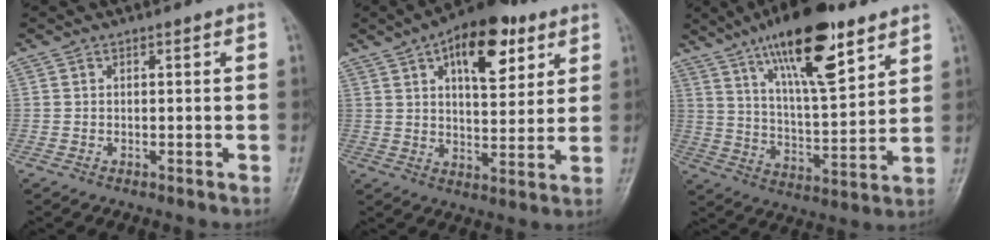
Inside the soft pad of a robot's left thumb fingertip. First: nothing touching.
{"total": 15.1, "force": [7.2, 7.3, 11.1], "torque": [-0.127, -0.017, 0.105]}
{"total": 19.0, "force": [11.5, 6.0, 13.9], "torque": [-0.202, -0.051, 0.199]}